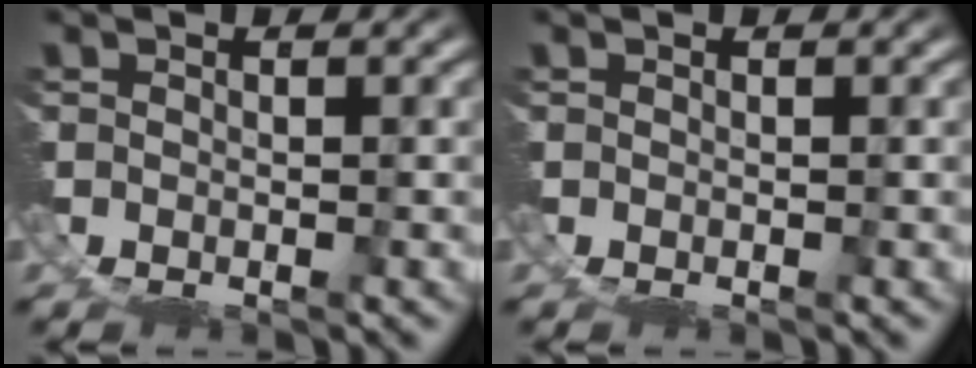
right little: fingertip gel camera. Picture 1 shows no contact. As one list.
[{"total": 0.0}]